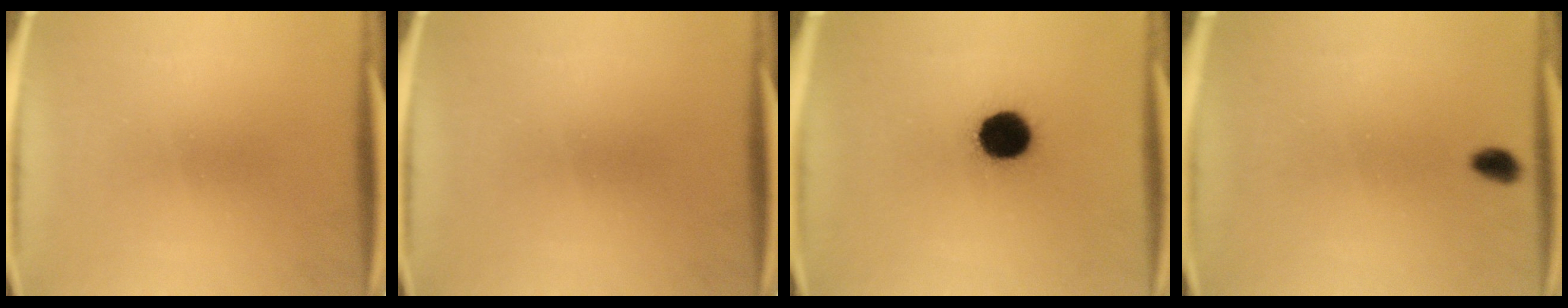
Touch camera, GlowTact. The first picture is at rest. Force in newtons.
{"total": 0.0}
{"total": 11.1}
{"total": 2.1}